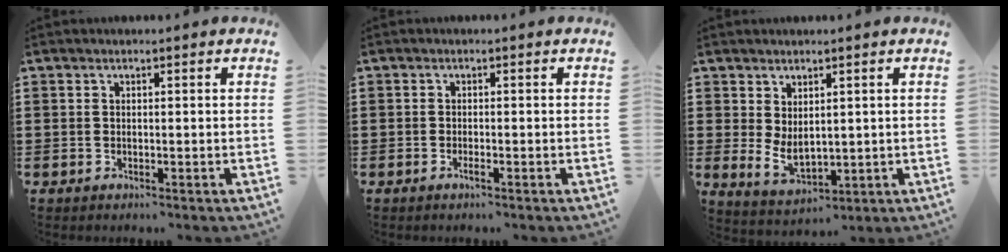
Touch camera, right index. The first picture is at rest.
{"total": 0.9, "force": [-0.7, 0.1, 0.7], "torque": [-0.013, -0.003, -0.011]}
{"total": 3.8, "force": [1.0, 2.3, 2.9], "torque": [-0.063, 0.001, 0.018]}